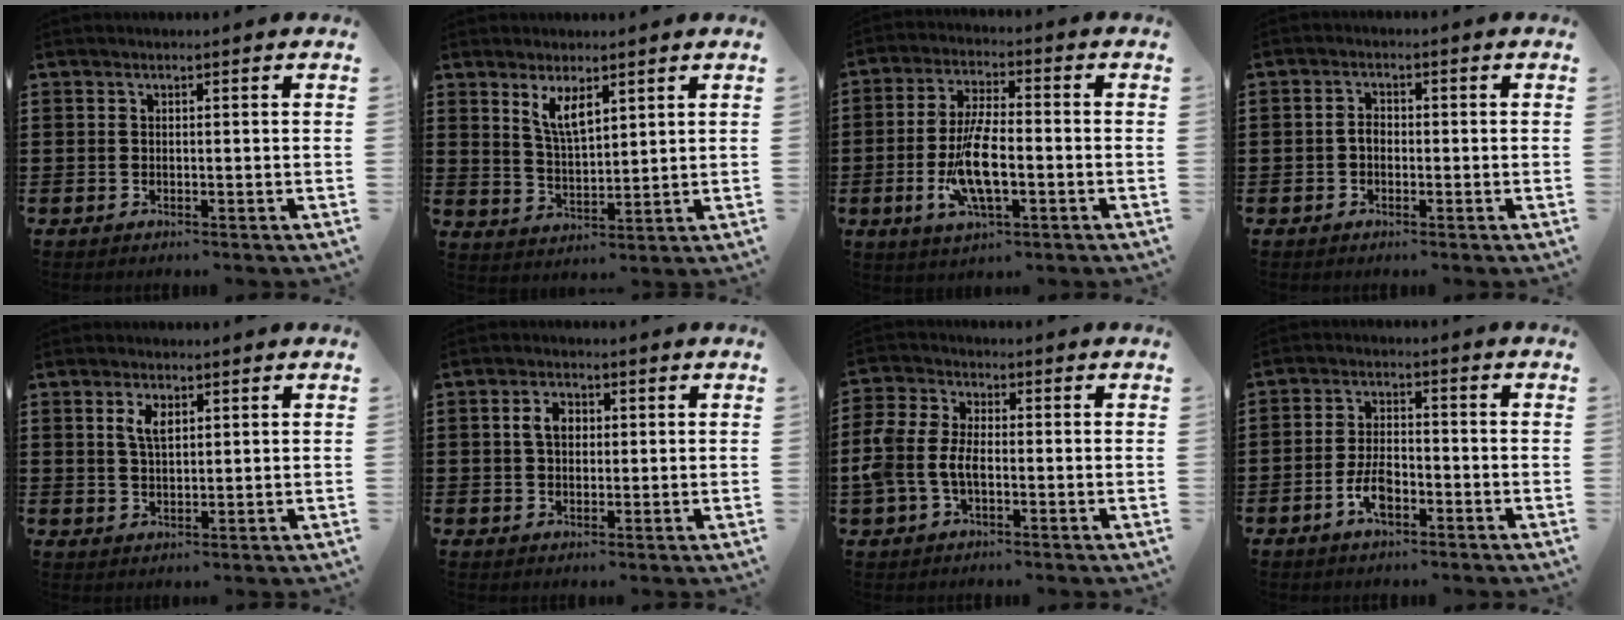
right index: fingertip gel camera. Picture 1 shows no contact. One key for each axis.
{"total": 5.0, "fx": 3.0, "fy": 1.8, "fz": 3.6, "tx": -0.078, "ty": 0.003, "tz": 0.052}
{"total": 10.0, "fx": -2.3, "fy": 3.2, "fz": 9.2, "tx": -0.189, "ty": -0.011, "tz": -0.042}
{"total": 2.0, "fx": -0.5, "fy": 1.3, "fz": 1.4, "tx": -0.035, "ty": 0.002, "tz": -0.013}
{"total": 3.5, "fx": 1.4, "fy": 1.6, "fz": 2.7, "tx": -0.059, "ty": 0.007, "tz": 0.025}
{"total": 3.7, "fx": 0.6, "fy": 2.4, "fz": 2.7, "tx": -0.059, "ty": 0.014, "tz": 0.007}
{"total": 5.6, "fx": -1.6, "fy": 3.4, "fz": 4.1, "tx": -0.116, "ty": -0.004, "tz": -0.042}
{"total": 5.1, "fx": -2.5, "fy": 2.3, "fz": 3.8, "tx": -0.090, "ty": -0.002, "tz": -0.052}